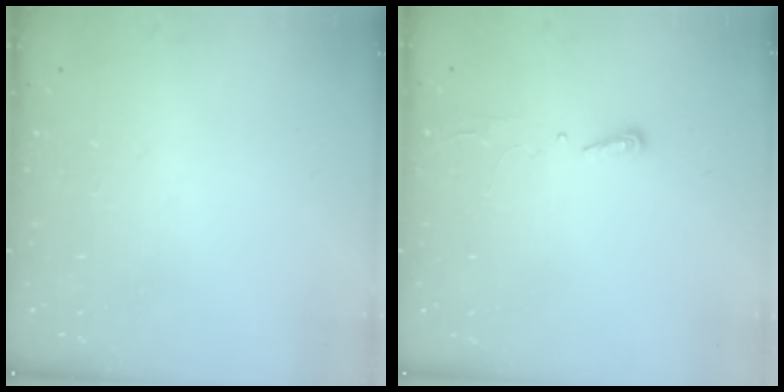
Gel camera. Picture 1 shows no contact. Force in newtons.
{"total": 2.9, "press": 2.9, "slide": 0.4}